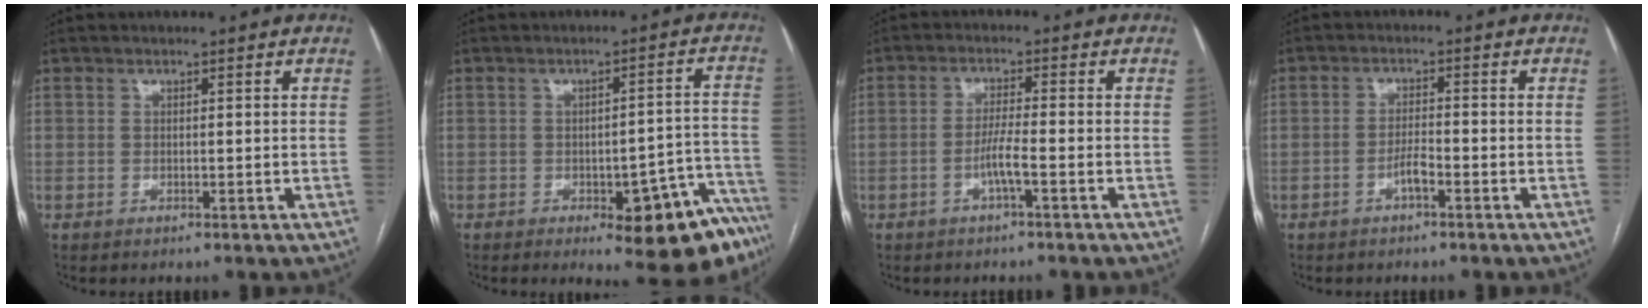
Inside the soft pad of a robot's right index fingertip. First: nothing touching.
{"total": 14.3, "force": [-8.8, 2.9, 10.9], "torque": [-0.054, 0.042, -0.106]}
{"total": 3.6, "force": [-1.5, -0.3, 3.2], "torque": [-0.063, 0.002, -0.031]}
{"total": 2.6, "force": [-1.5, 0.4, 2.2], "torque": [-0.038, 0.002, -0.027]}